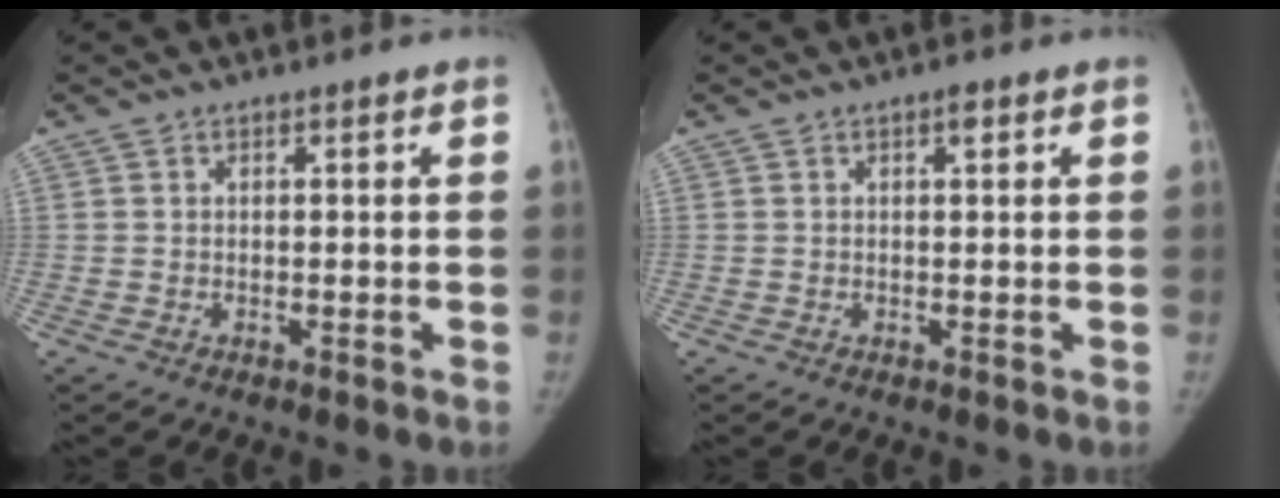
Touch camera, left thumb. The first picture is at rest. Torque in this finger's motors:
{"motor_torque": [0.49, 0.06, 0.49, 0.02, 0.15]}